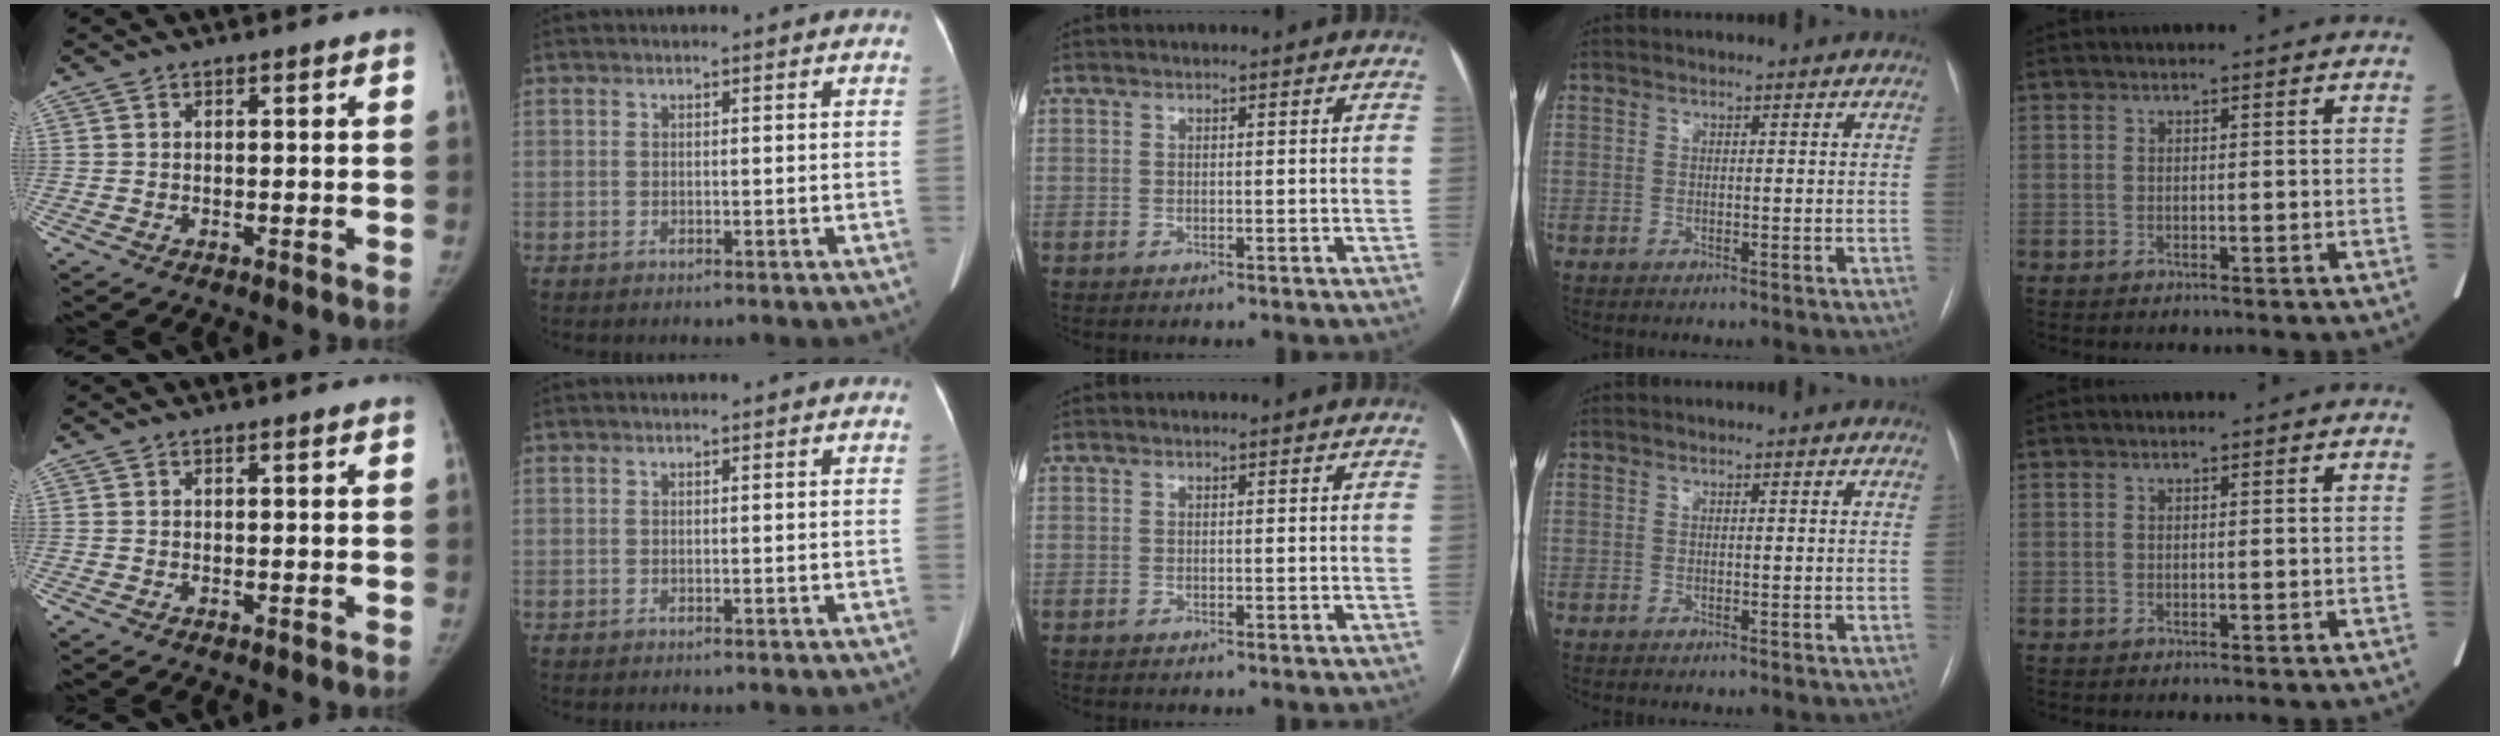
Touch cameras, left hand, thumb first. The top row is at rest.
{}